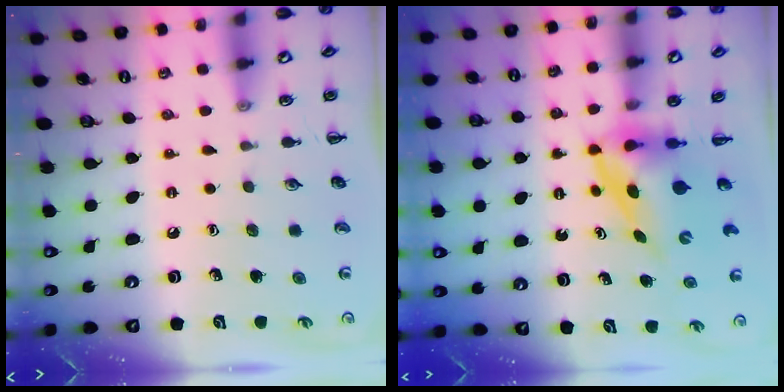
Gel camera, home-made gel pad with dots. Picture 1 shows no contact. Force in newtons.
{"total": 3.9, "press": 3.8, "slide": 0.6}